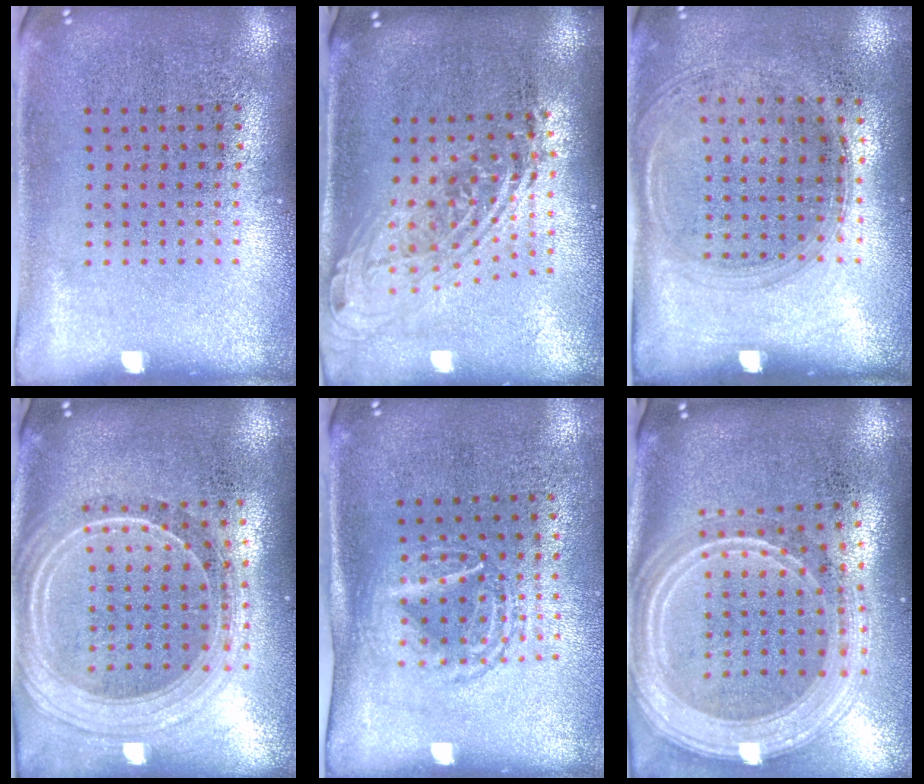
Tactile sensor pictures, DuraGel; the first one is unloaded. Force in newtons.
{"total": 2.0, "press": 1.5, "slide": 1.2}
{"total": 1.3, "press": 1.2, "slide": 0.5}
{"total": 2.4, "press": 2.0, "slide": 1.2}
{"total": 1.6, "press": 1.3, "slide": 0.9}
{"total": 3.0, "press": 2.4, "slide": 1.8}